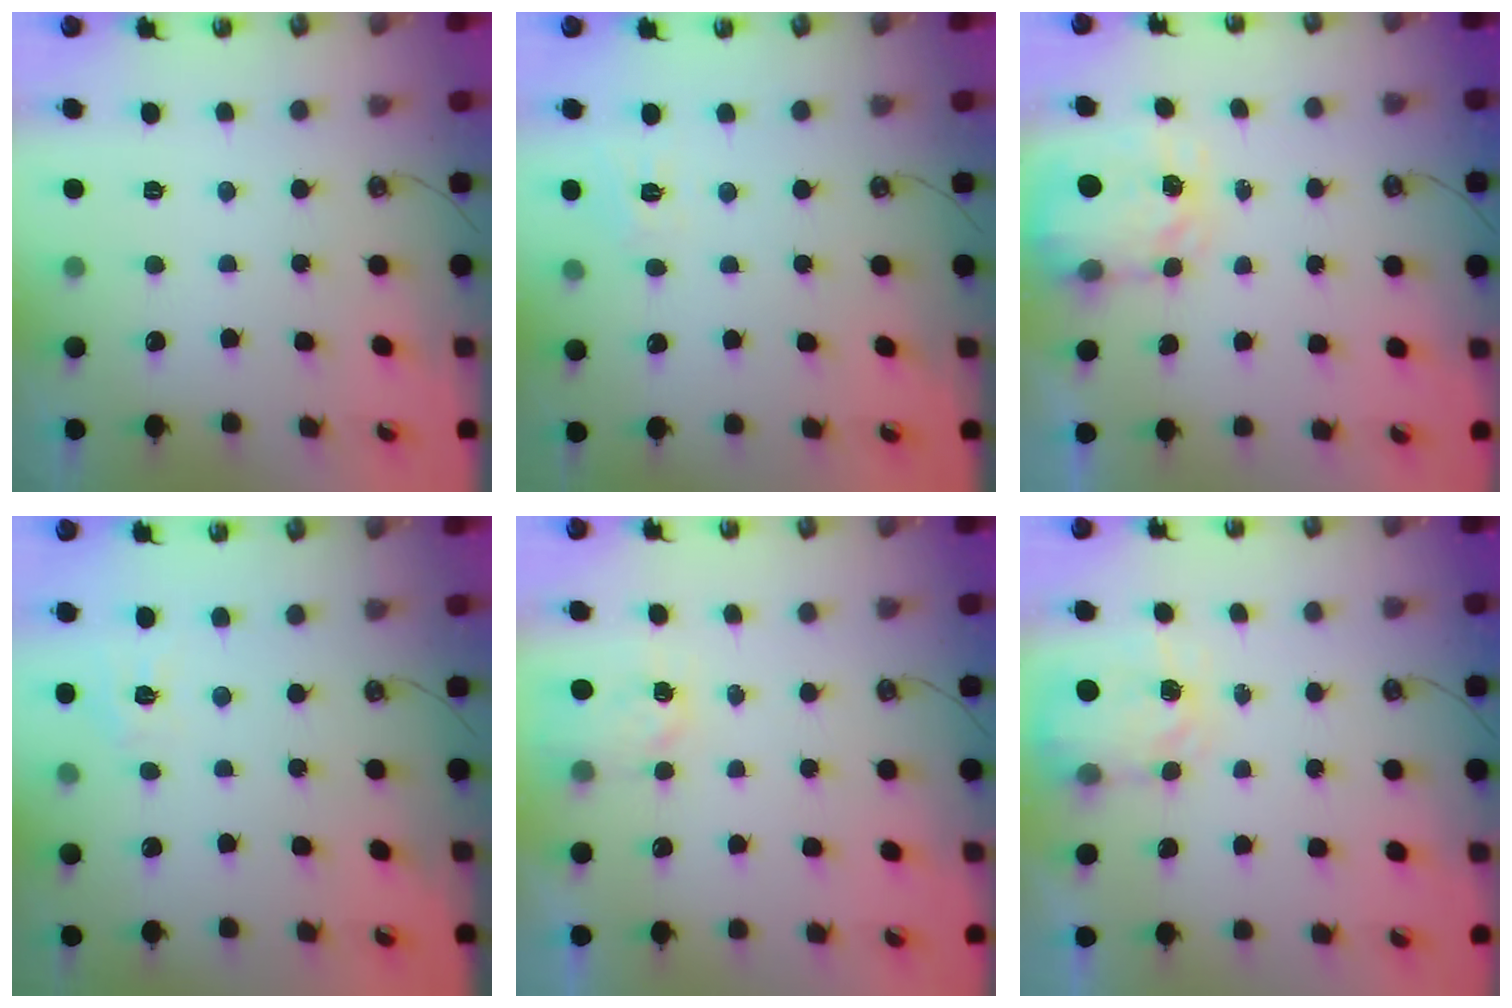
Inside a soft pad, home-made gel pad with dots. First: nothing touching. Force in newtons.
{"total": 4.4, "press": 4.3, "slide": 0.7}
{"total": 3.8, "press": 3.7, "slide": 0.5}
{"total": 5.2, "press": 5.2, "slide": 0.3}
{"total": 3.0, "press": 2.9, "slide": 0.3}
{"total": 3.7, "press": 3.6, "slide": 0.7}